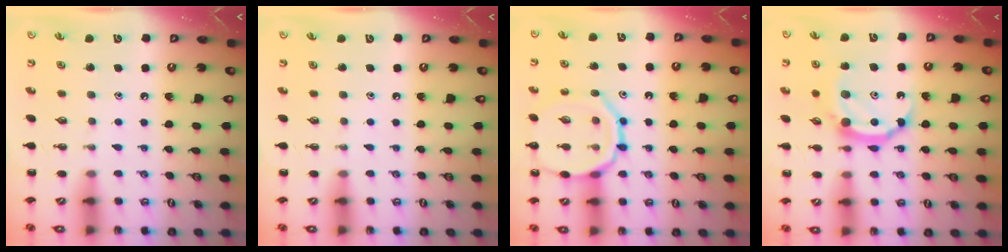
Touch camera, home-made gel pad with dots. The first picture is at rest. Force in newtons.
{"total": 0.0}
{"total": 14.2, "press": 14.2, "slide": 1.1}
{"total": 11.3, "press": 11.3, "slide": 0.7}